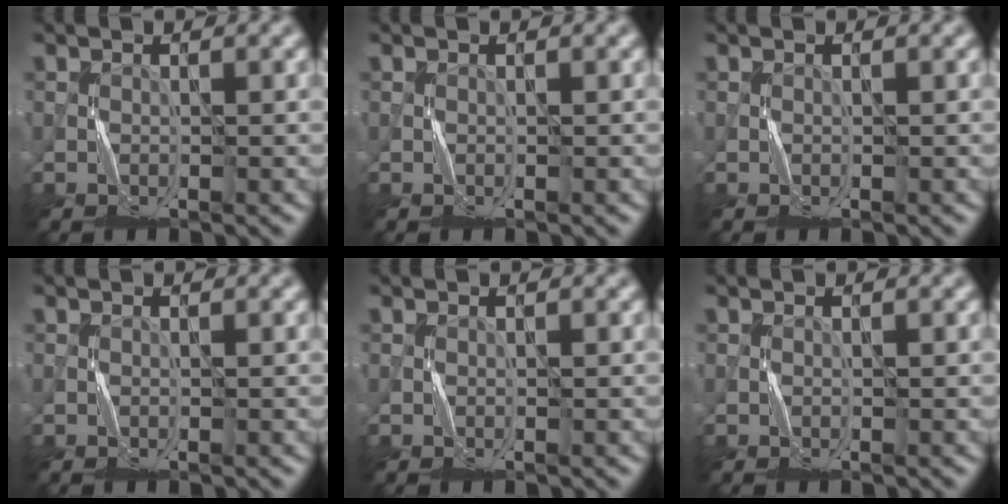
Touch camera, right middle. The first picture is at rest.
{"total": 0.0}
{"total": 0.0}
{"total": 0.0}
{"total": 0.0}
{"total": 0.0}